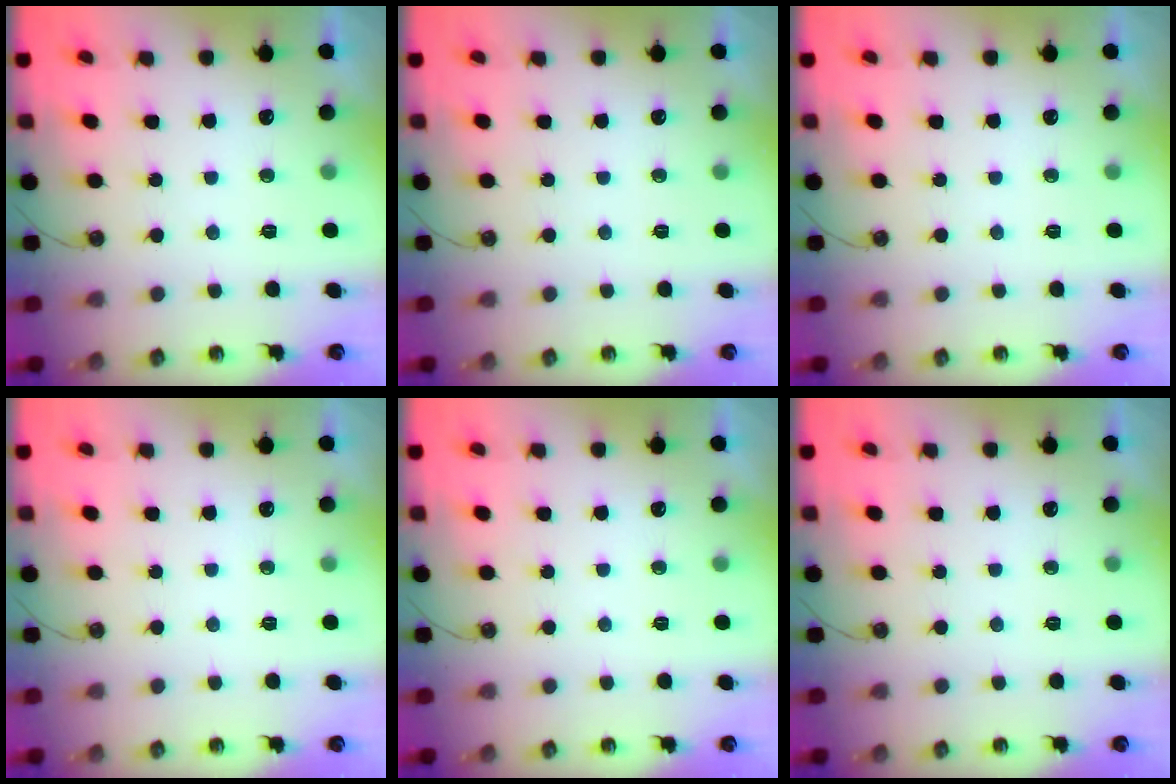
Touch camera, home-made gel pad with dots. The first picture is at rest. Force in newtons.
{"total": 0.0}
{"total": 0.0}
{"total": 0.0}
{"total": 0.0}
{"total": 0.0}